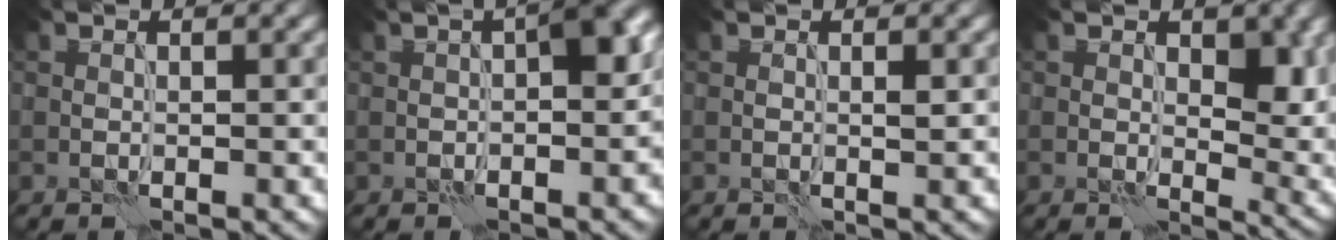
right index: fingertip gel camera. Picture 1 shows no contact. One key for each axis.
{"total": 5.1, "fx": -0.4, "fy": 2.0, "fz": 4.7, "tx": -0.046, "ty": 0.023, "tz": -0.011}
{"total": 0.9, "fx": 0.0, "fy": 0.1, "fz": 0.9, "tx": -0.016, "ty": 0.000, "tz": 0.000}
{"total": 4.8, "fx": 1.3, "fy": 2.8, "fz": 3.7, "tx": -0.038, "ty": -0.012, "tz": 0.022}